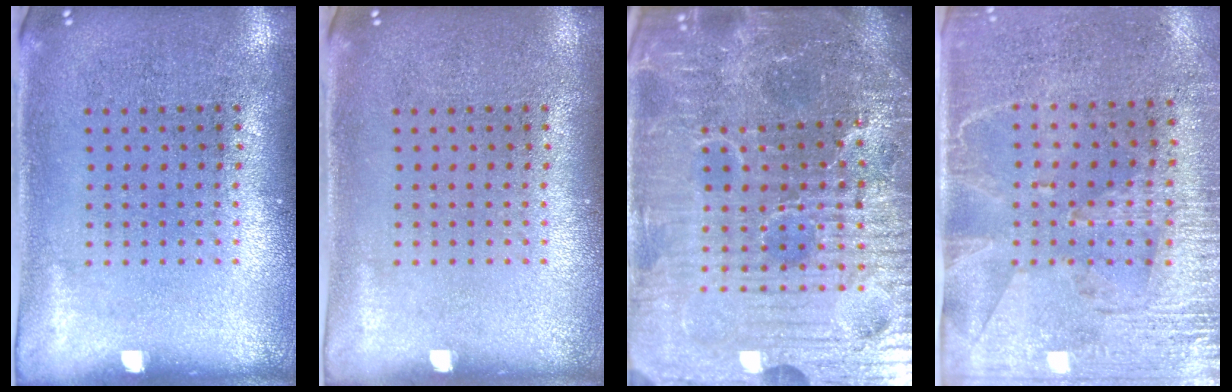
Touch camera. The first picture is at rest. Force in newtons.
{"total": 0.0}
{"total": 6.6, "press": 6.1, "slide": 2.7}
{"total": 2.9, "press": 2.6, "slide": 1.4}